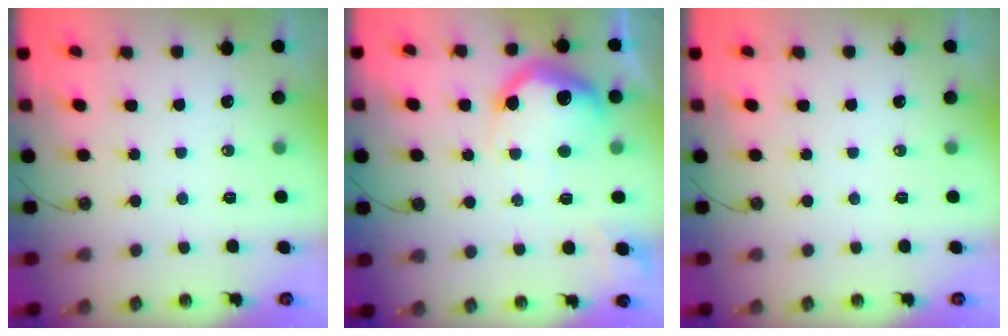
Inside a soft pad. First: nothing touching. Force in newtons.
{"total": 20.6, "press": 20.6, "slide": 1.4}
{"total": 0.0}